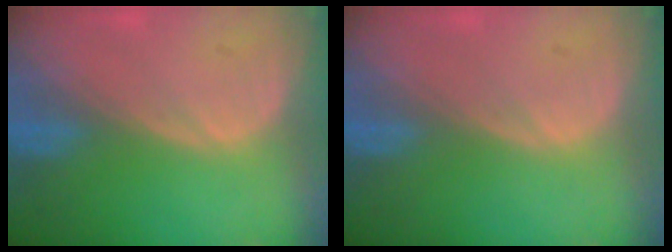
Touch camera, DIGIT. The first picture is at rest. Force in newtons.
{"total": 0.0}